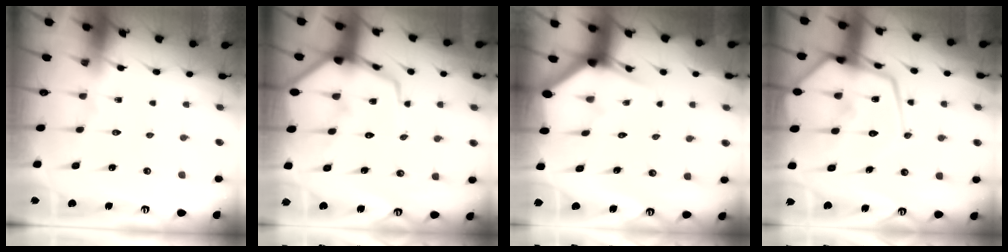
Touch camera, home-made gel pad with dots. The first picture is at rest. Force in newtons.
{"total": 11.0, "press": 10.9, "slide": 1.1}
{"total": 2.8, "press": 2.8, "slide": 0.1}
{"total": 18.8, "press": 18.7, "slide": 1.7}